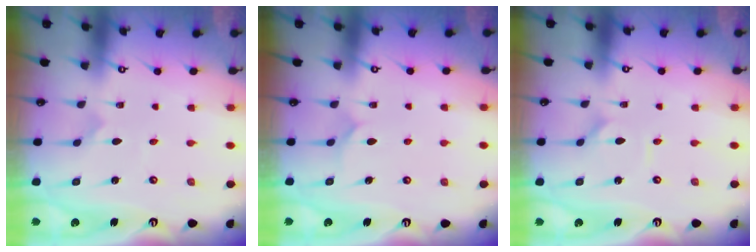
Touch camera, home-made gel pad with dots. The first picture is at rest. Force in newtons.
{"total": 4.6, "press": 4.5, "slide": 0.5}
{"total": 1.1, "press": 1.1, "slide": 0.0}